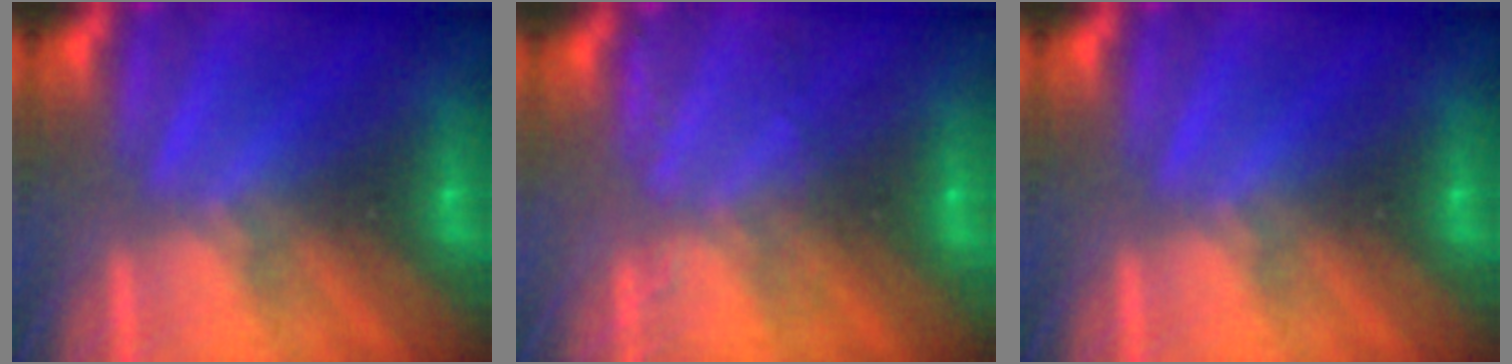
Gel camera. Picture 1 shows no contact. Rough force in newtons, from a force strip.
{"total": 2.2}
{"total": 0.0}